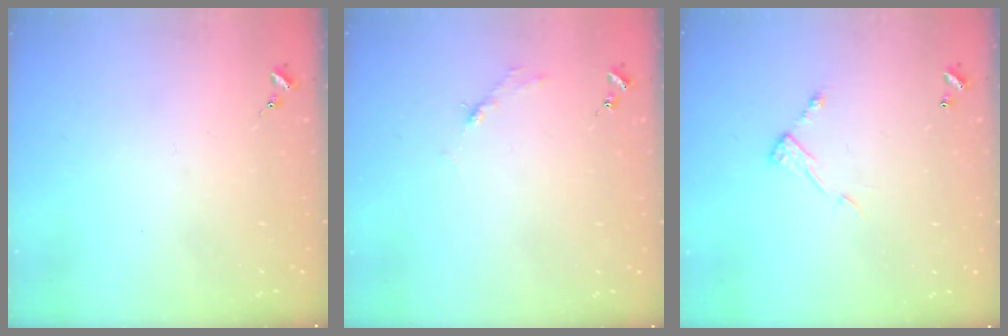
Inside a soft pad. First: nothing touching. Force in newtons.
{"total": 2.7, "press": 2.7, "slide": 0.4}
{"total": 6.6, "press": 6.6, "slide": 0.3}